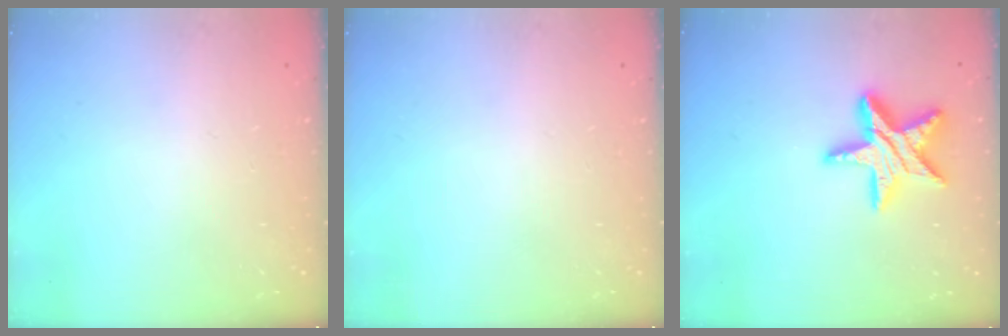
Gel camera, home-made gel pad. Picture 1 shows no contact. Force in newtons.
{"total": 0.0}
{"total": 15.6, "press": 15.5, "slide": 1.3}